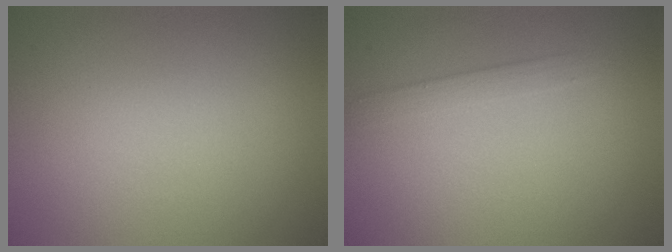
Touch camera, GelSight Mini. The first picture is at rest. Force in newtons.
{"total": 1.6, "press": 1.6, "slide": 0.1}